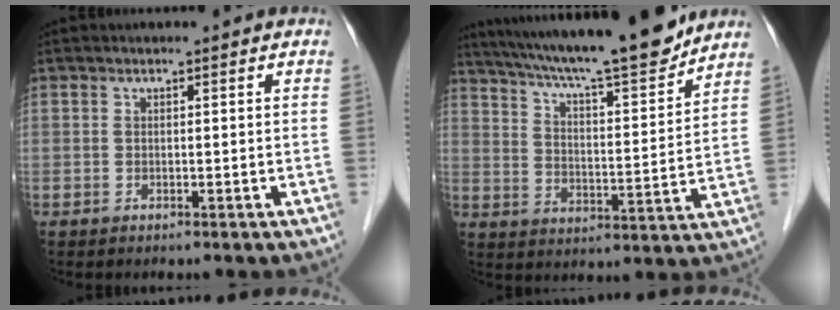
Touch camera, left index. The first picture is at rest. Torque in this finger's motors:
{"motor_torque": [0.19, -0.34, 0.32, 0.10]}